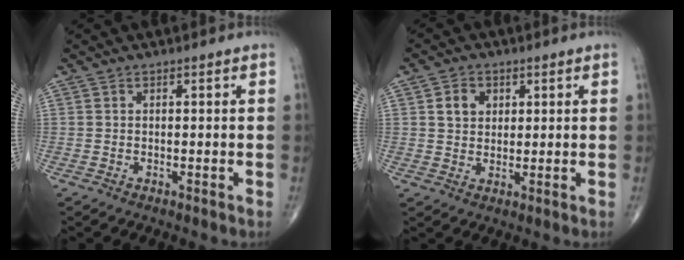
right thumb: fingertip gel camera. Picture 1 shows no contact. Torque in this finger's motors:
{"motor_torque": [-0.31, 0.22, 0.22, 0.49, 0.09]}